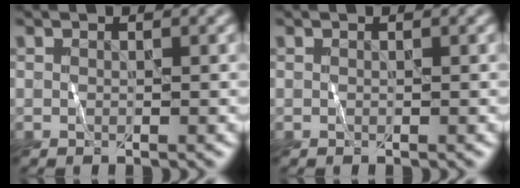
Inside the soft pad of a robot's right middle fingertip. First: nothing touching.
{"total": 0.0}